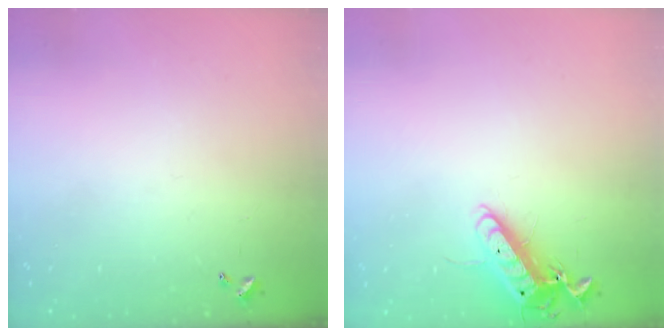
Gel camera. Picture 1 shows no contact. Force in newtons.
{"total": 13.0, "press": 12.9, "slide": 1.9}